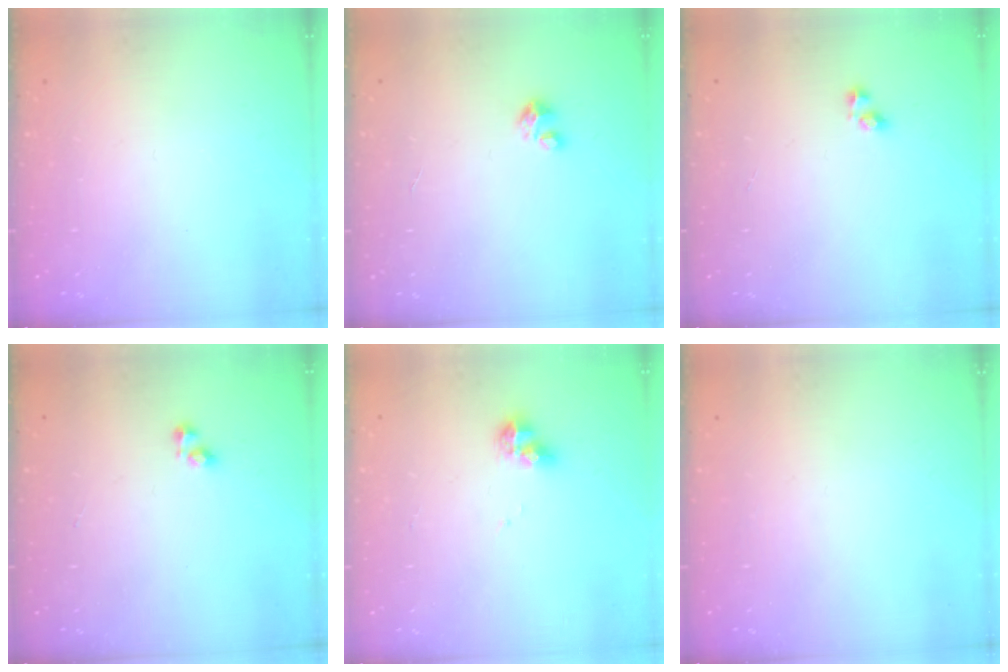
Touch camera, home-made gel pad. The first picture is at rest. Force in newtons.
{"total": 1.7, "press": 1.7, "slide": 0.1}
{"total": 2.2, "press": 1.9, "slide": 1.1}
{"total": 2.4, "press": 2.3, "slide": 0.6}
{"total": 6.4, "press": 6.4, "slide": 0.7}
{"total": 0.0}